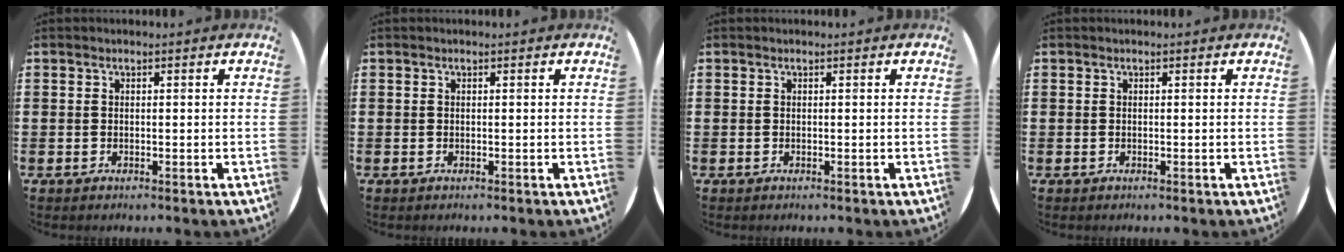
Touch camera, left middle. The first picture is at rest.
{"total": 0.0}
{"total": 0.0}
{"total": 0.0}